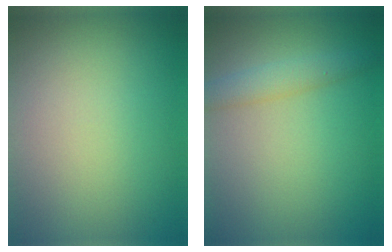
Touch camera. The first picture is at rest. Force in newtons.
{"total": 2.2, "press": 2.2, "slide": 0.1}